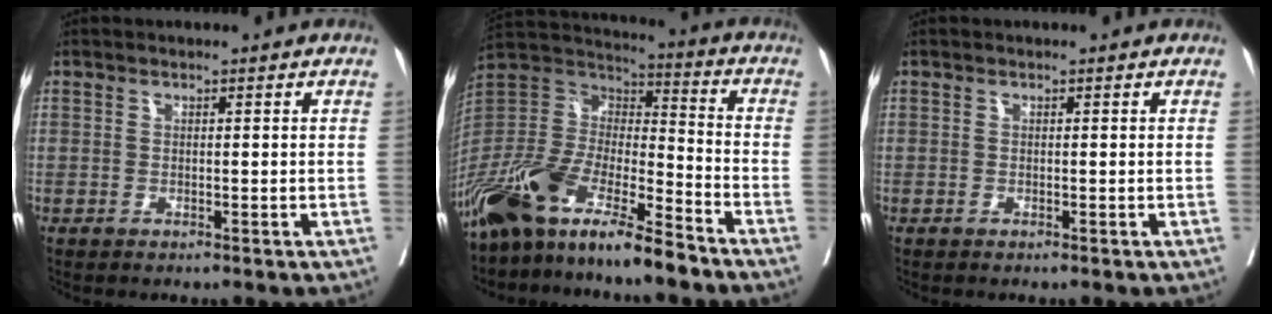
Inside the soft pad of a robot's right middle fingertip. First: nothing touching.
{"total": 17.2, "force": [-13.0, 3.2, 10.8], "torque": [-0.217, -0.005, -0.244]}
{"total": 0.0}